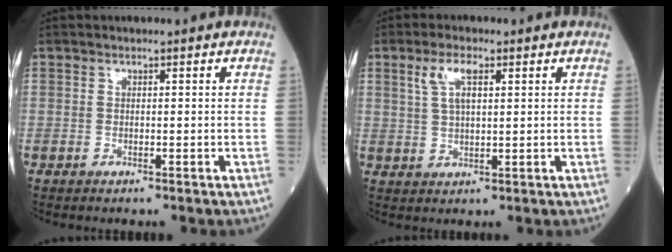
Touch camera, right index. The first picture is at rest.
{"total": 4.9, "force": [2.2, 1.5, 4.1], "torque": [-0.089, 0.010, 0.046]}